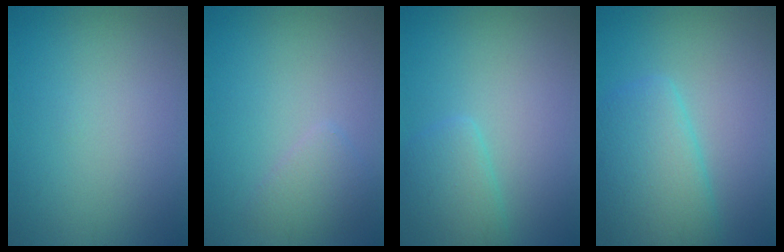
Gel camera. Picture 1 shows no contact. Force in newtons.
{"total": 1.7, "press": 1.7, "slide": 0.2}
{"total": 2.6, "press": 2.6, "slide": 0.2}
{"total": 5.5, "press": 5.5, "slide": 0.3}